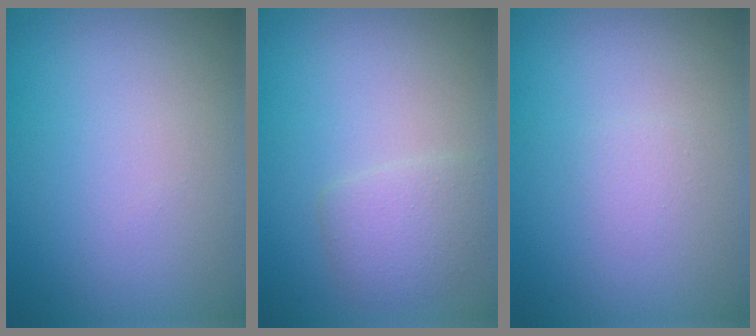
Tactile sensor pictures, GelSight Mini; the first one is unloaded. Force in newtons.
{"total": 2.4, "press": 2.4, "slide": 0.0}
{"total": 0.7, "press": 0.7, "slide": 0.0}